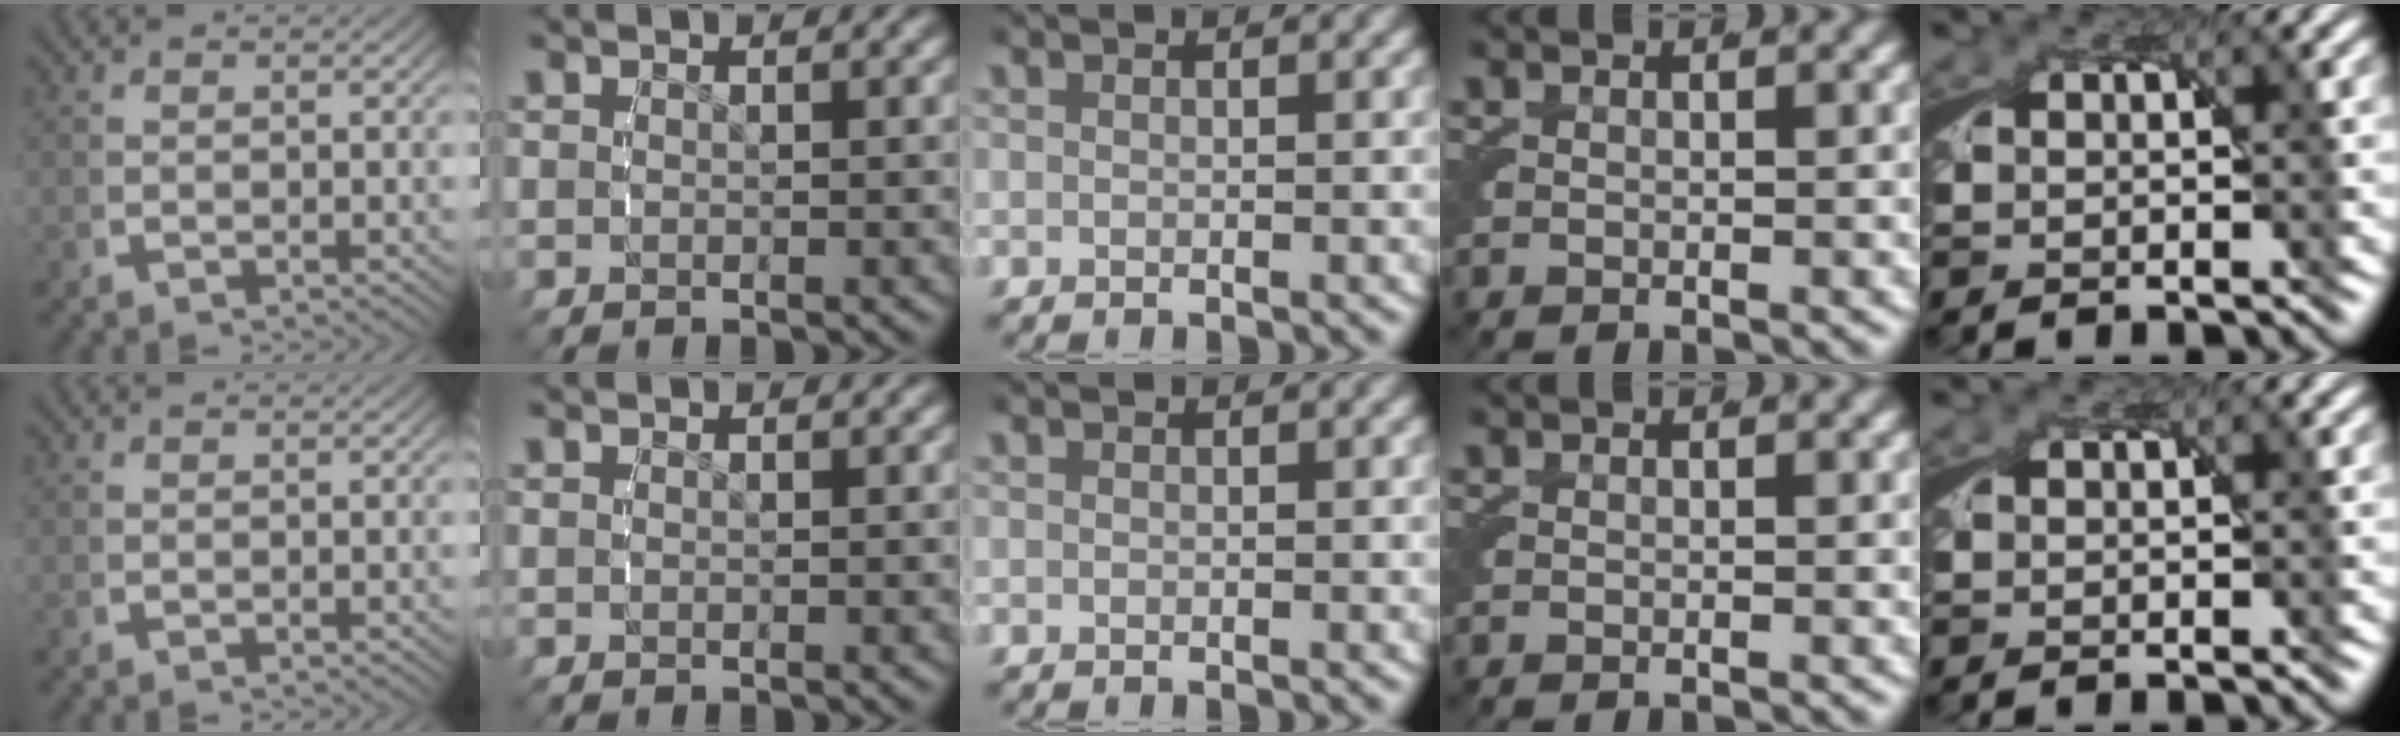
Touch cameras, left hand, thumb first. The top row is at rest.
{}